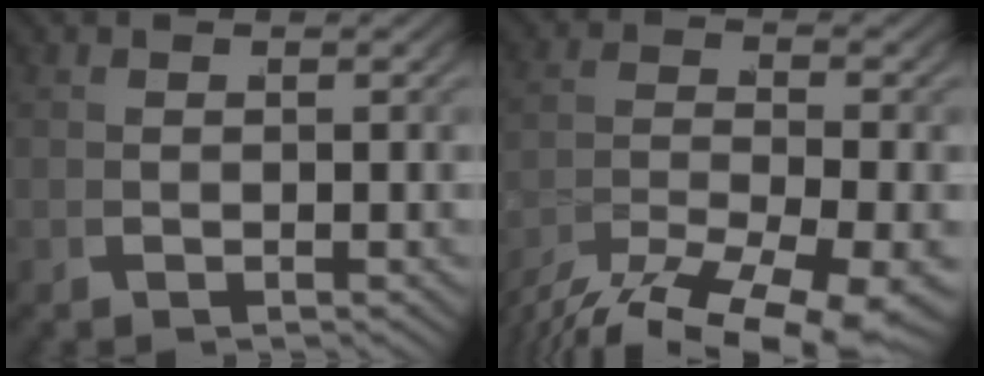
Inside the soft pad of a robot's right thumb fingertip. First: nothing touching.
{"total": 9.7, "force": [-6.5, 4.2, 5.8], "torque": [-0.105, -0.036, -0.094]}